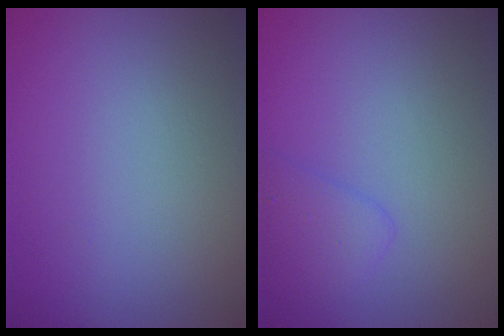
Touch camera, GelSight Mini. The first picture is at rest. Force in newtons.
{"total": 1.9, "press": 1.9, "slide": 0.1}